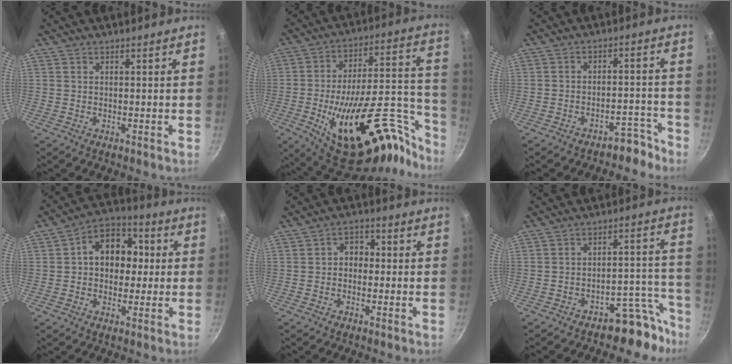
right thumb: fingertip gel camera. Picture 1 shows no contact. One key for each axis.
{"total": 33.4, "fx": -17.1, "fy": 14.3, "fz": 25.0, "tx": -0.301, "ty": 0.101, "tz": -0.250}
{"total": 5.4, "fx": -4.5, "fy": 2.5, "fz": 1.7, "tx": 0.014, "ty": 0.071, "tz": -0.050}
{"total": 12.0, "fx": 1.2, "fy": 9.2, "fz": 7.6, "tx": -0.064, "ty": 0.028, "tz": 0.000}
{"total": 3.9, "fx": -0.3, "fy": 3.1, "fz": 2.2, "tx": -0.009, "ty": 0.012, "tz": -0.015}
{"total": 10.2, "fx": -8.1, "fy": 5.0, "fz": 3.6, "tx": 0.029, "ty": 0.103, "tz": -0.114}